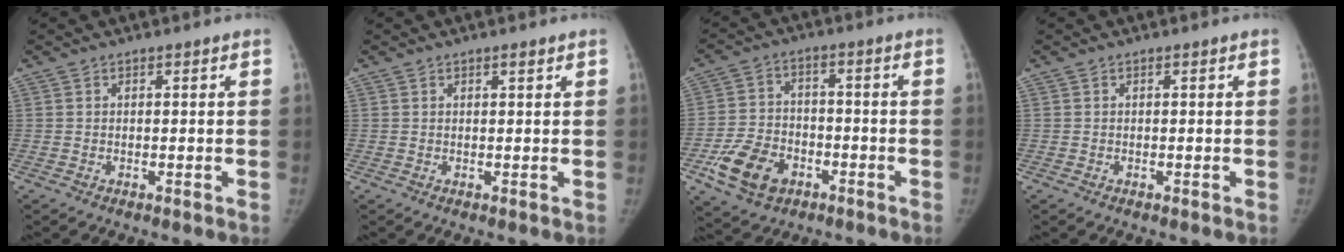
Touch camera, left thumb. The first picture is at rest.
{"total": 0.8, "force": [0.6, 0.1, 0.6], "torque": [-0.009, -0.003, 0.010]}
{"total": 11.2, "force": [-5.3, 7.7, 6.1], "torque": [-0.097, 0.021, -0.091]}
{"total": 0.0}